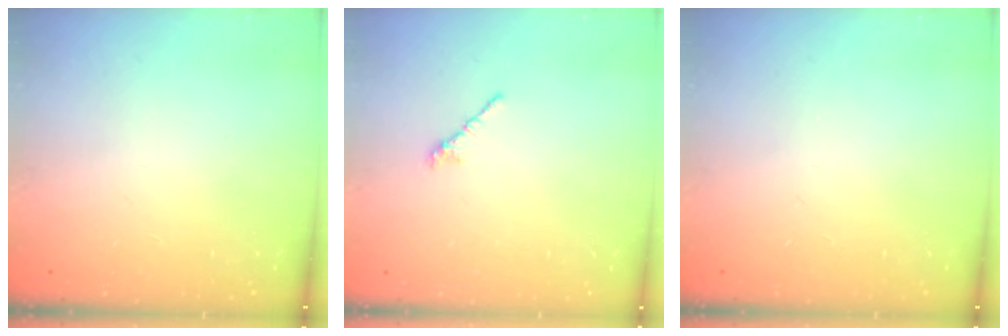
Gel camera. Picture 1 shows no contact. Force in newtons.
{"total": 2.4, "press": 2.3, "slide": 0.7}
{"total": 0.0}